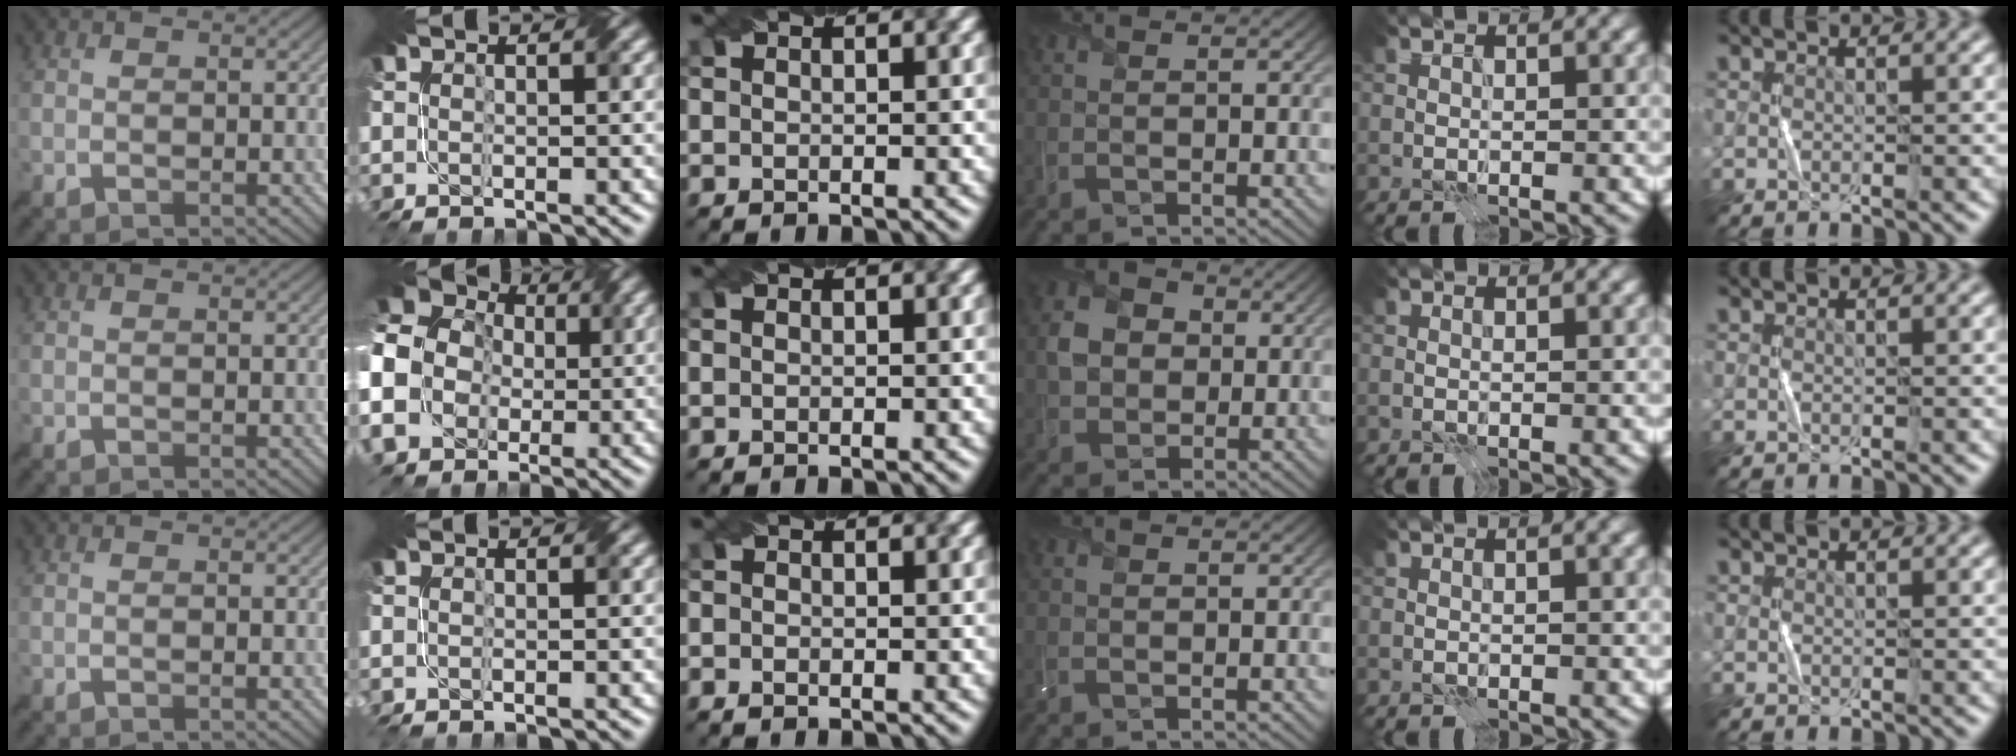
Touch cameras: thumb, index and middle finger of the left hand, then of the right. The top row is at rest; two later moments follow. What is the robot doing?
{"motion": "fold", "object": "bubble wrap"}